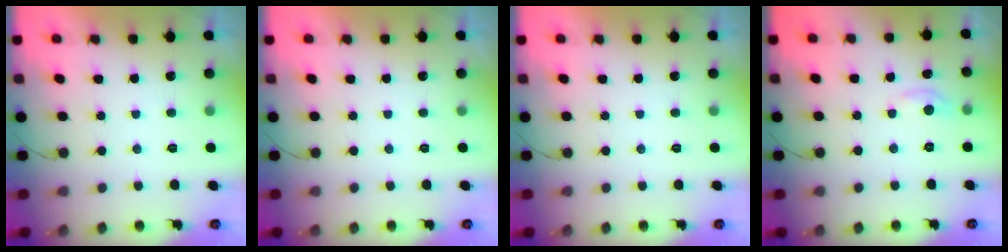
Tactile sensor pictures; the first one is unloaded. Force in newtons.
{"total": 0.0}
{"total": 0.0}
{"total": 4.3, "press": 4.3, "slide": 0.6}